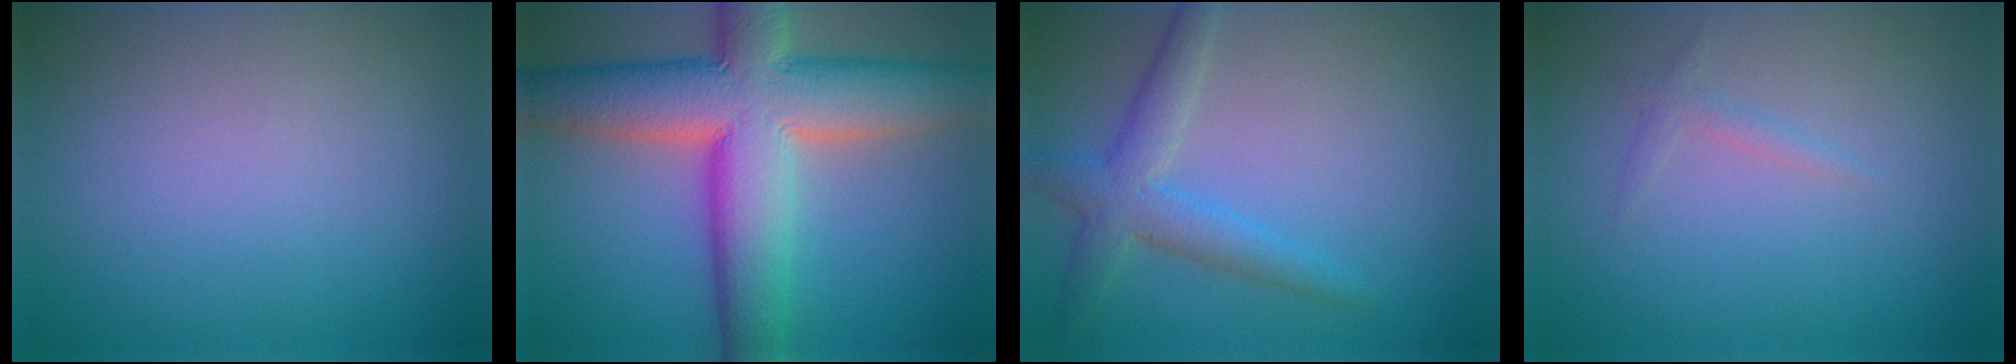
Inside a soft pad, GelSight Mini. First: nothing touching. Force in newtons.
{"total": 12.9, "press": 12.8, "slide": 0.7}
{"total": 3.6, "press": 3.6, "slide": 0.2}
{"total": 0.9, "press": 0.9, "slide": 0.1}